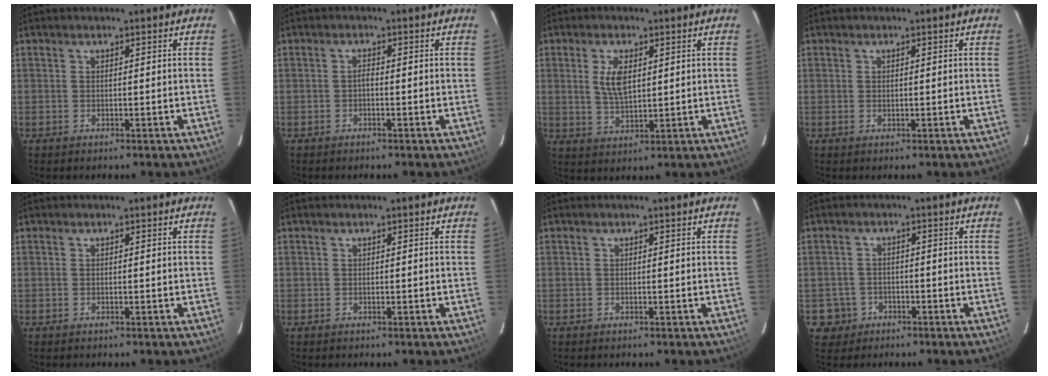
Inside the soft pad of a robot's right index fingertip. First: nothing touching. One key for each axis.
{"total": 0.9, "fx": -0.5, "fy": 0.3, "fz": 0.6, "tx": -0.012, "ty": 0.007, "tz": -0.011}
{"total": 5.8, "fx": 1.5, "fy": 2.8, "fz": 4.8, "tx": -0.092, "ty": 0.001, "tz": 0.033}
{"total": 0.6, "fx": 0.1, "fy": 0.4, "fz": 0.4, "tx": -0.005, "ty": -0.001, "tz": 0.003}
{"total": 0.0}
{"total": 0.0}
{"total": 0.0}
{"total": 4.5, "fx": -1.8, "fy": 4.1, "fz": 0.2, "tx": -0.020, "ty": 0.018, "tz": -0.027}